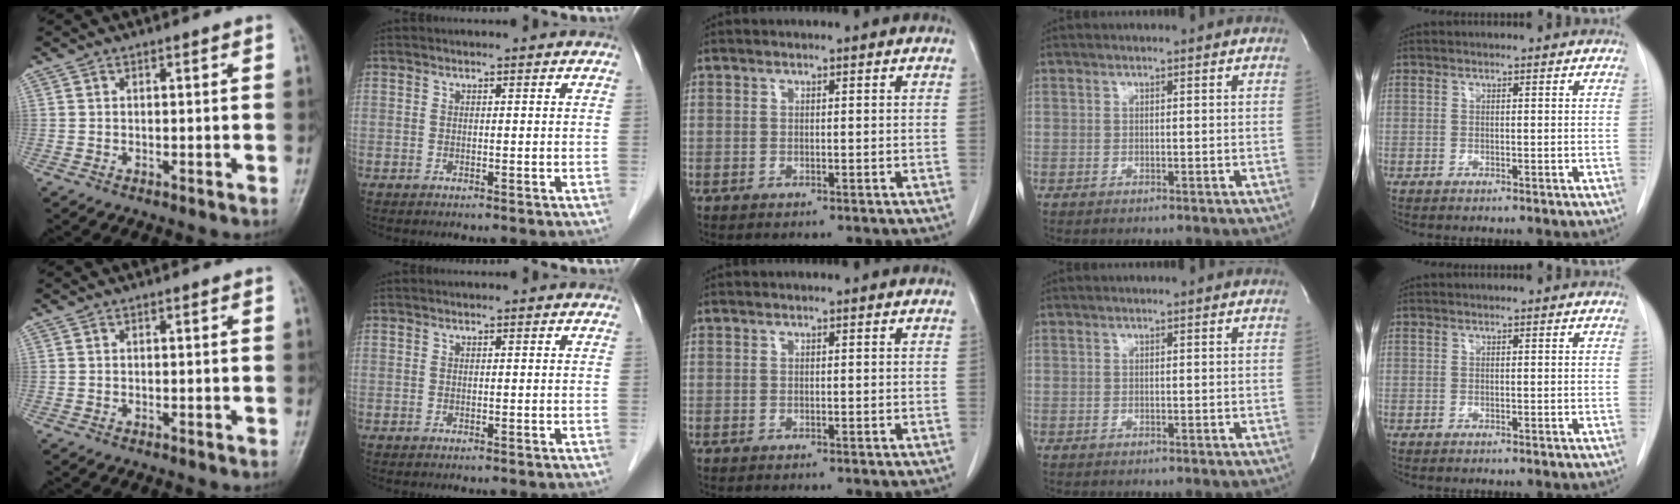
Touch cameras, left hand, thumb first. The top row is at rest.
{}